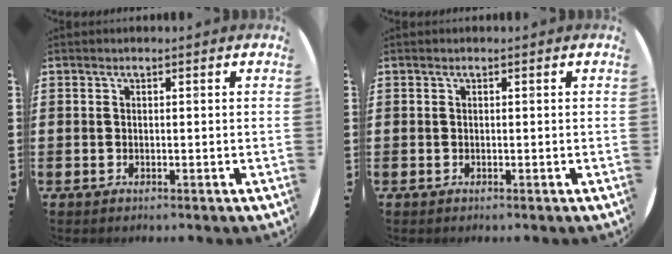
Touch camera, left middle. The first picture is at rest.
{"total": 0.0}